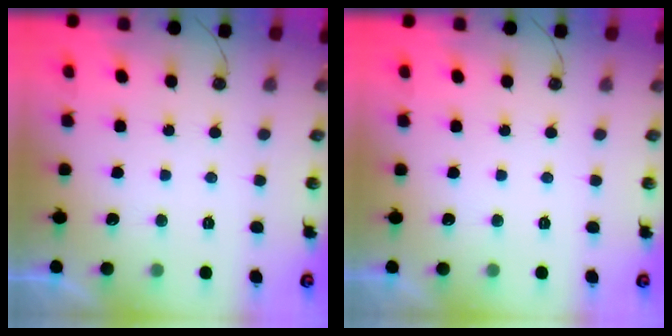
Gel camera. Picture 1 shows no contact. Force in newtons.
{"total": 0.0}